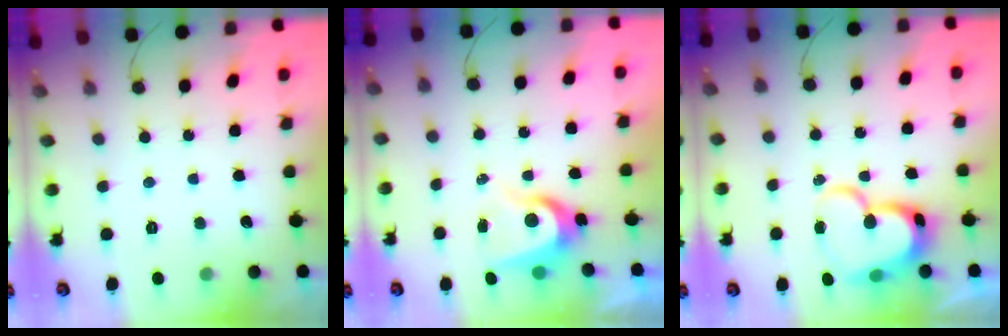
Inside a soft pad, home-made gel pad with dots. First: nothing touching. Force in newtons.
{"total": 7.0, "press": 7.0, "slide": 0.2}
{"total": 16.5, "press": 16.5, "slide": 1.1}